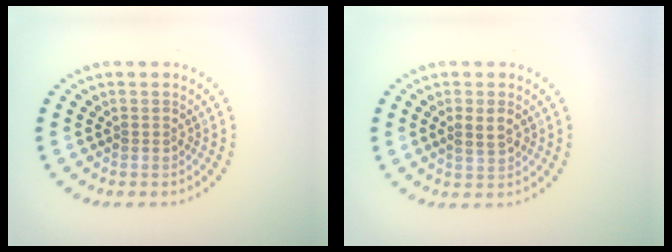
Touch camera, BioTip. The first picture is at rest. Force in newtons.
{"total": 1.9, "press": 1.8, "slide": 0.4}